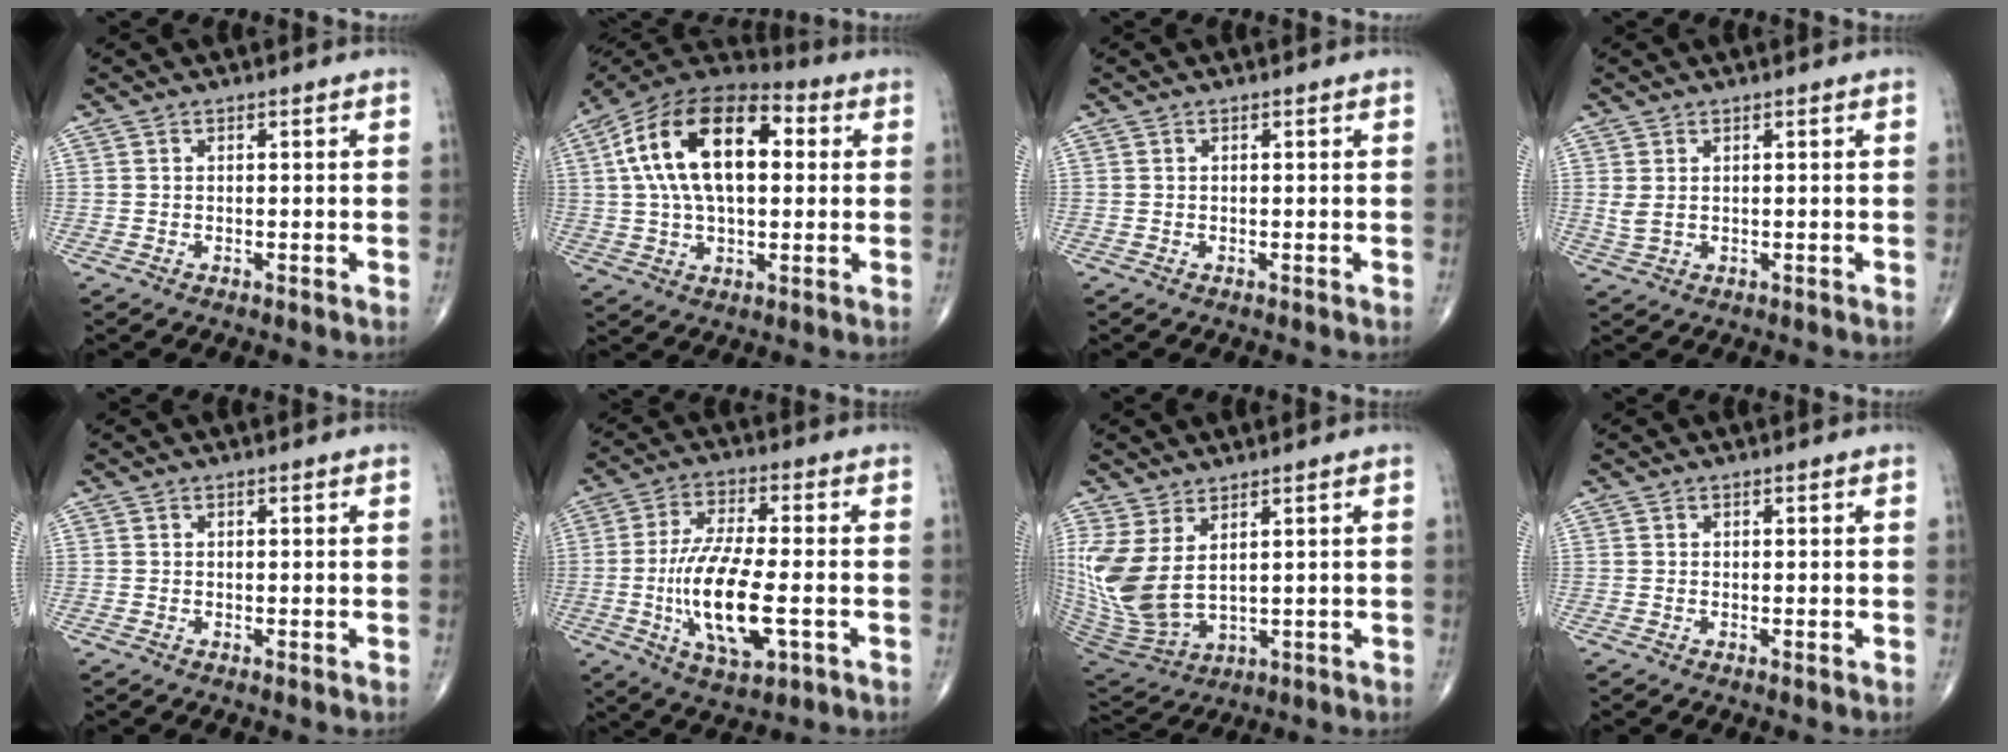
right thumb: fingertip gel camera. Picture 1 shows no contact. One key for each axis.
{"total": 21.2, "fx": 4.0, "fy": 11.5, "fz": 17.4, "tx": -0.301, "ty": 0.025, "tz": 0.058}
{"total": 0.0}
{"total": 2.3, "fx": 0.6, "fy": 1.4, "fz": 1.7, "tx": -0.038, "ty": 0.005, "tz": 0.021}
{"total": 0.0}
{"total": 14.9, "fx": -3.1, "fy": 5.3, "fz": 13.6, "tx": -0.263, "ty": 0.002, "tz": -0.051}
{"total": 13.0, "fx": 3.4, "fy": 6.7, "fz": 10.6, "tx": -0.242, "ty": -0.027, "tz": 0.091}
{"total": 0.0}